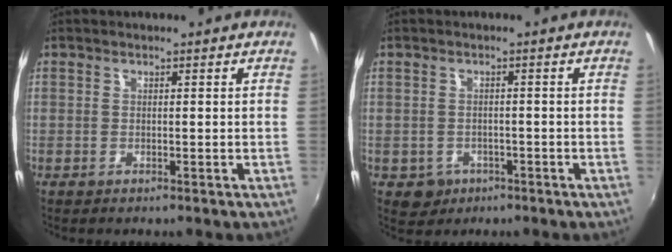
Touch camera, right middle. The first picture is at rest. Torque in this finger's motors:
{"motor_torque": [0.11, -0.32, -0.02, 0.00]}